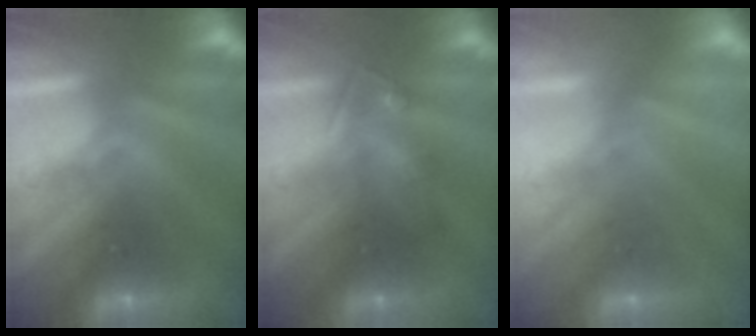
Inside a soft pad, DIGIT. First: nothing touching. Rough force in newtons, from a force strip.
{"total": 2.4}
{"total": 2.3}